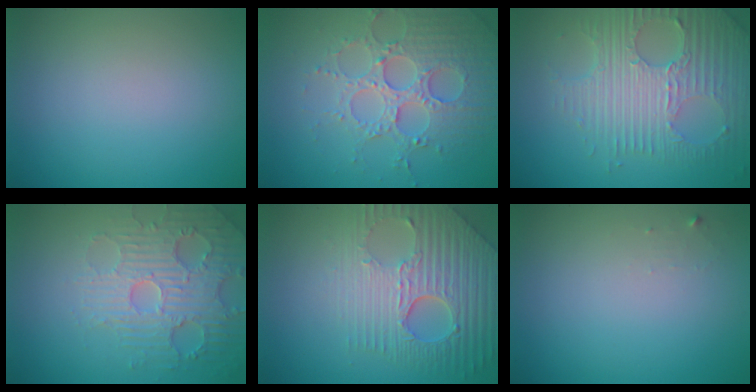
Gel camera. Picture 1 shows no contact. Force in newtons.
{"total": 4.9, "press": 4.4, "slide": 2.1}
{"total": 7.6, "press": 5.2, "slide": 5.6}
{"total": 4.8, "press": 4.5, "slide": 1.5}
{"total": 8.3, "press": 5.8, "slide": 6.0}
{"total": 0.6, "press": 0.6, "slide": 0.1}